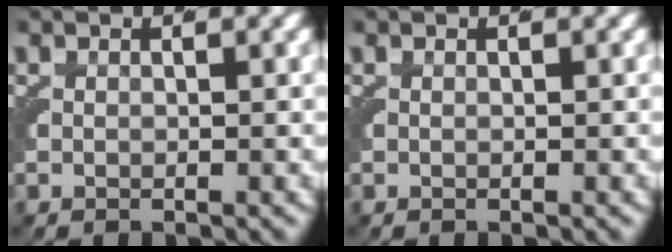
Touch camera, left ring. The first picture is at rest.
{"total": 0.0}